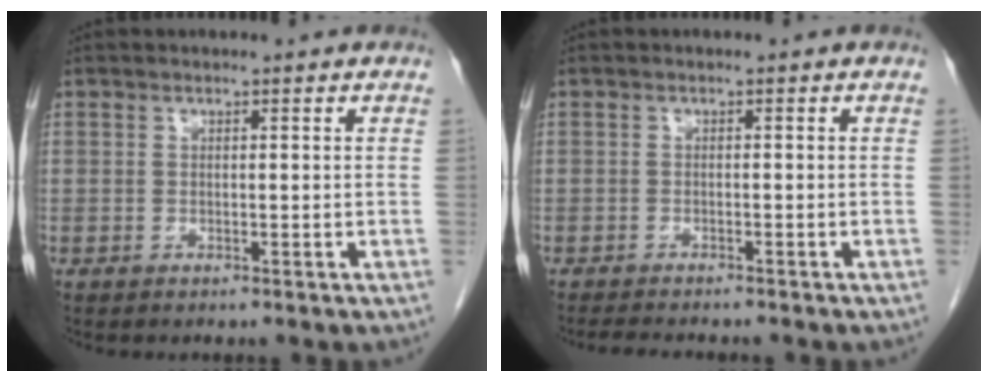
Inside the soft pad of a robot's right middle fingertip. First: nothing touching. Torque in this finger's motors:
{"motor_torque": [0.05, -0.03, 0.00, 0.00]}